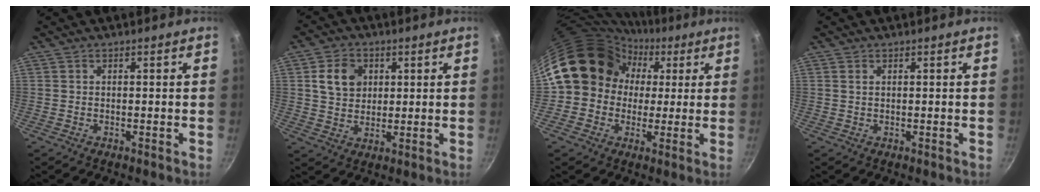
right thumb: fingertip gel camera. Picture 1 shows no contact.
{"total": 7.6, "force": [2.2, 6.0, 4.2], "torque": [-0.055, 0.000, 0.037]}
{"total": 15.3, "force": [2.0, 13.5, 7.1], "torque": [-0.081, 0.039, 0.021]}
{"total": 0.8, "force": [0.4, 0.4, 0.5], "torque": [-0.010, 0.001, 0.008]}